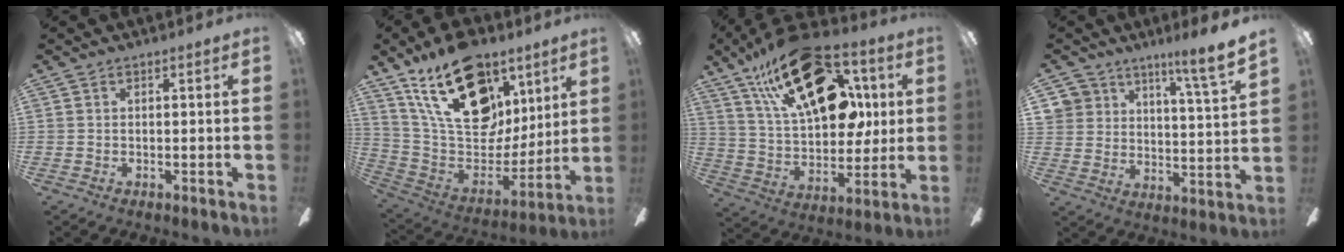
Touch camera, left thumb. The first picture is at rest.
{"total": 26.9, "force": [14.9, 15.7, 15.9], "torque": [-0.273, -0.082, 0.272]}
{"total": 28.5, "force": [13.5, 15.6, 19.6], "torque": [-0.312, -0.060, 0.236]}
{"total": 9.8, "force": [8.5, 2.8, 4.0], "torque": [-0.066, -0.055, 0.155]}